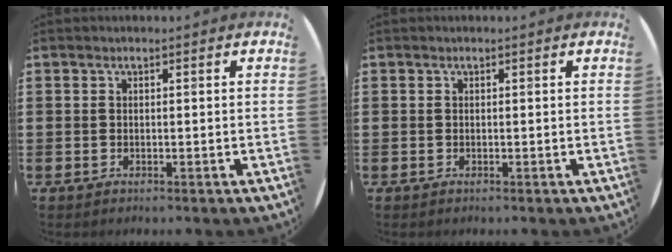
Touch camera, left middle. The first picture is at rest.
{"total": 0.0}